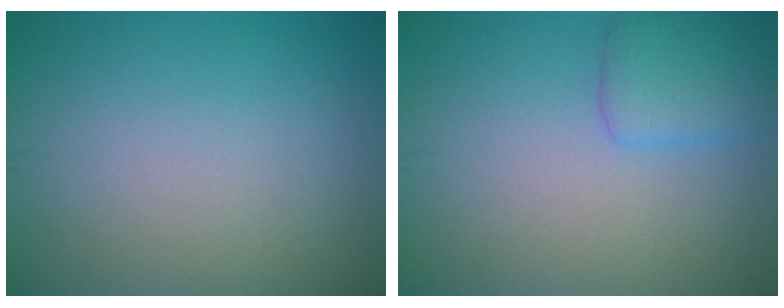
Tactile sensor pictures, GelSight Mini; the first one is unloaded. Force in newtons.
{"total": 2.7, "press": 2.7, "slide": 0.0}